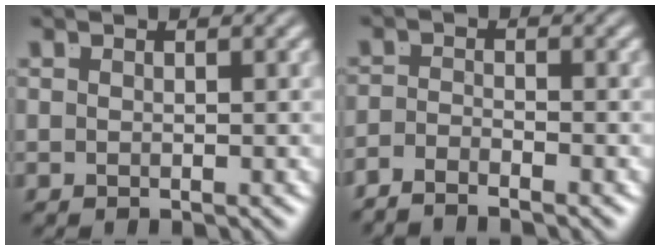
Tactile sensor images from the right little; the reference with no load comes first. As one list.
[{"total": 2.7, "force": [-2.6, -0.1, 0.6], "torque": [-0.009, -0.012, -0.043]}]